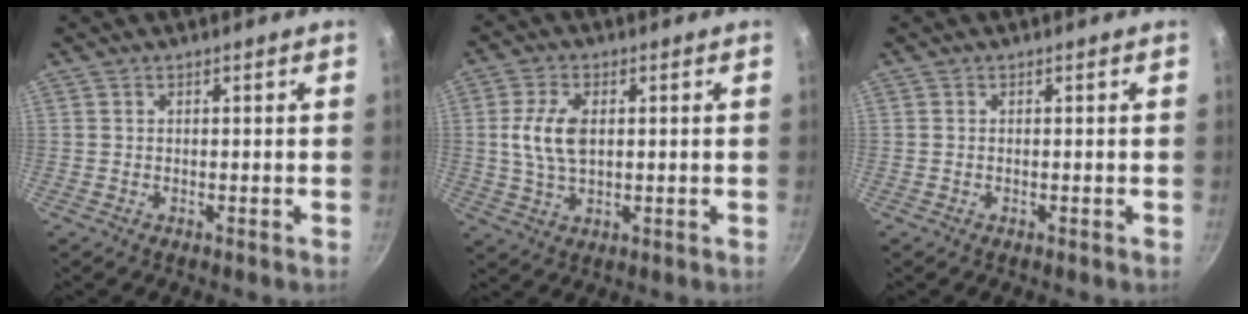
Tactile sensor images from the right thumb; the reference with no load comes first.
{"total": 8.0, "force": [1.1, 4.5, 6.5], "torque": [-0.125, 0.003, 0.018]}
{"total": 0.0}